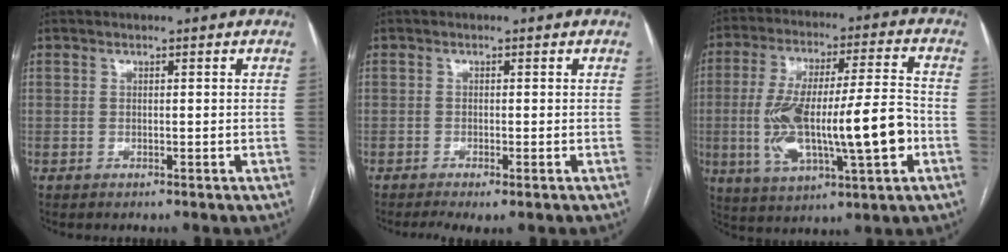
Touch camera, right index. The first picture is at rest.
{"total": 3.8, "force": [-2.4, 0.8, 2.8], "torque": [-0.046, -0.010, -0.036]}
{"total": 18.9, "force": [-3.5, 3.6, 18.2], "torque": [-0.335, 0.016, -0.046]}